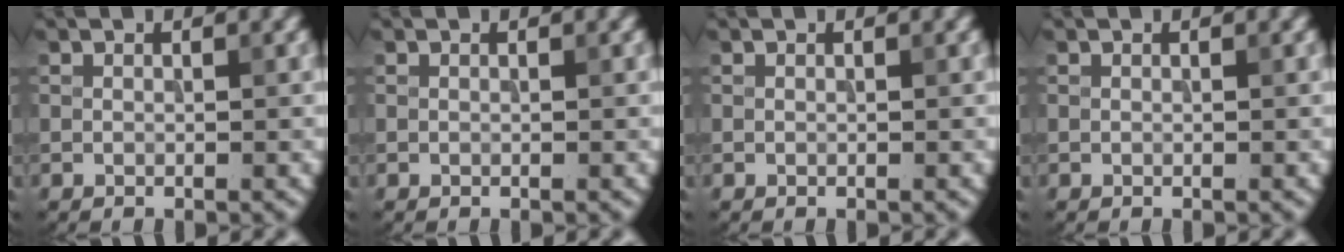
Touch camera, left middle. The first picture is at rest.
{"total": 0.0}
{"total": 0.0}
{"total": 0.0}